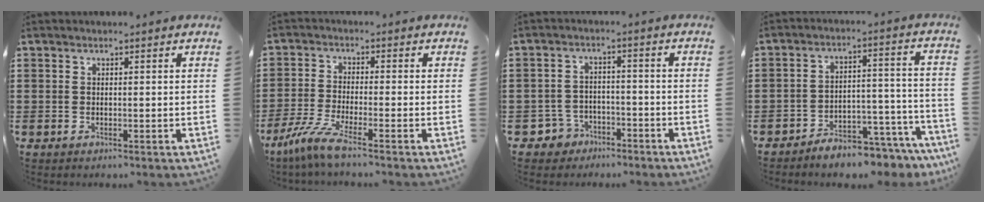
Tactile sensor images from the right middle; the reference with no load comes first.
{"total": 5.5, "force": [-3.9, -0.1, 3.9], "torque": [-0.108, -0.028, -0.082]}
{"total": 3.6, "force": [-3.0, 1.8, 0.4], "torque": [-0.034, -0.001, -0.067]}
{"total": 5.2, "force": [-5.1, 0.5, 1.0], "torque": [-0.018, 0.009, -0.096]}